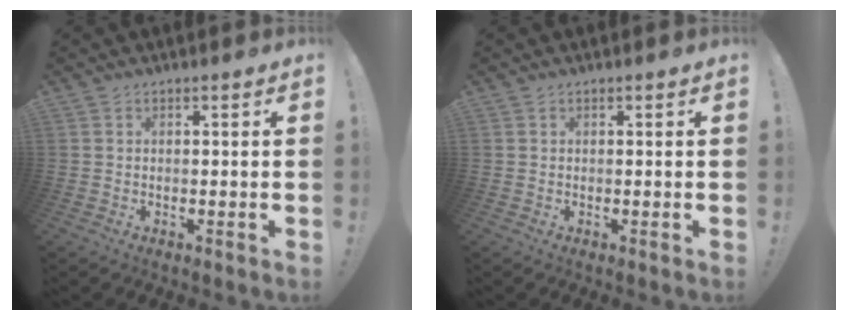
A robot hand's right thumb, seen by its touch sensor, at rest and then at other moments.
{"total": 0.0}